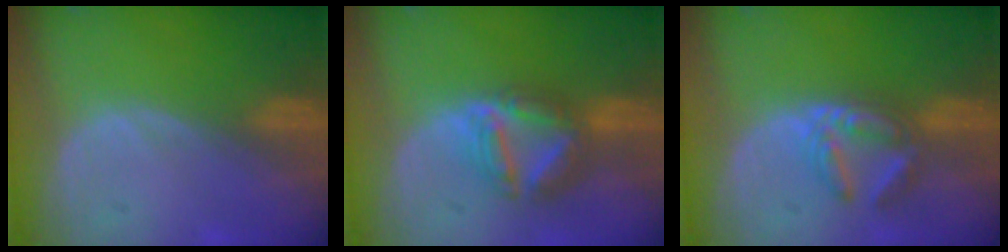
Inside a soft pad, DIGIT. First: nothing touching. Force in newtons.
{"total": 7.6, "press": 6.7, "slide": 3.7}
{"total": 5.7, "press": 5.1, "slide": 2.6}